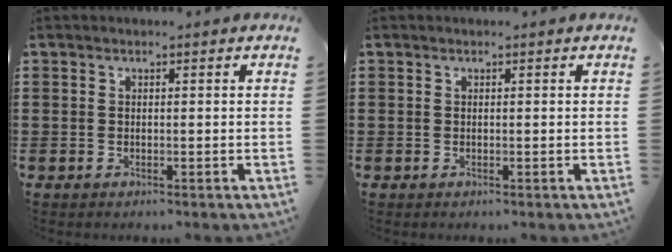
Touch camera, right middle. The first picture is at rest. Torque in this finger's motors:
{"motor_torque": [-2.14, 0.00, 0.00, 0.00]}